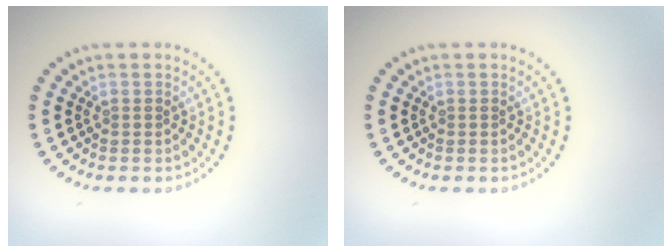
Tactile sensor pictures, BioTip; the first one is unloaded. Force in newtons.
{"total": 0.0}